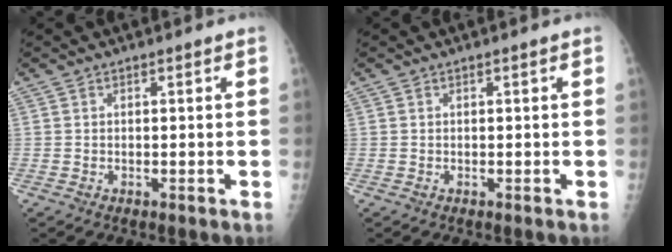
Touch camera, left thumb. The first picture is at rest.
{"total": 0.0}